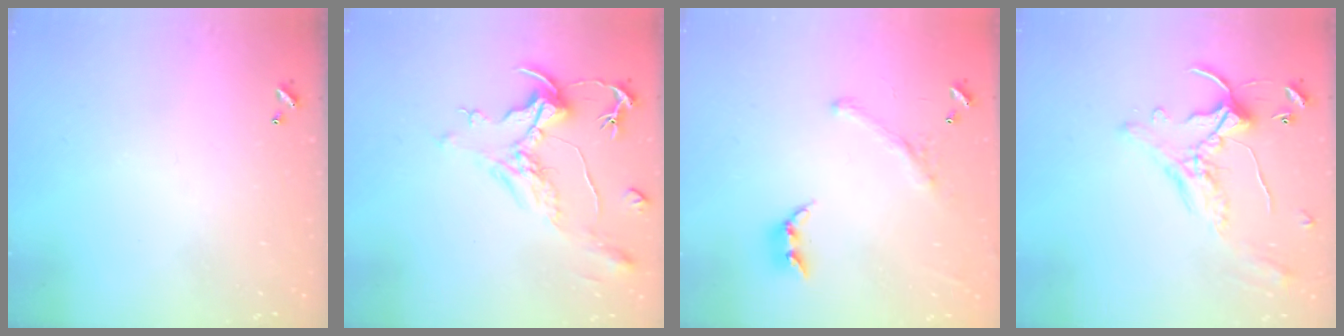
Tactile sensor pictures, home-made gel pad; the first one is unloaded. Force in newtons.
{"total": 2.1, "press": 1.7, "slide": 1.3}
{"total": 1.2, "press": 0.5, "slide": 1.1}
{"total": 0.9, "press": 0.1, "slide": 0.9}